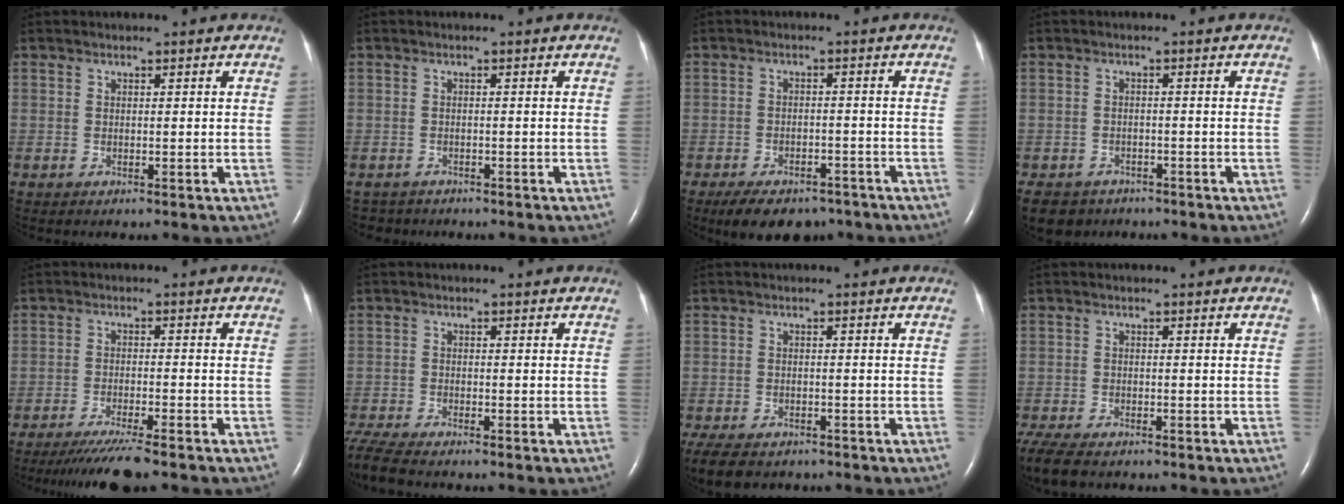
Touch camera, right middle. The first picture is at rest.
{"total": 2.2, "force": [-1.9, 1.1, -0.5], "torque": [0.000, -0.001, -0.030]}
{"total": 10.2, "force": [-7.9, 4.8, 4.4], "torque": [-0.067, 0.001, -0.113]}
{"total": 6.3, "force": [-4.8, 4.0, 0.9], "torque": [-0.022, -0.002, -0.071]}
{"total": 7.8, "force": [-6.5, -0.2, 4.2], "torque": [-0.069, -0.024, -0.107]}
{"total": 6.5, "force": [-5.9, 0.7, 2.7], "torque": [-0.061, -0.019, -0.107]}
{"total": 10.9, "force": [-8.0, 5.5, 4.9], "torque": [-0.113, -0.015, -0.108]}
{"total": 8.1, "force": [-6.4, 2.9, 4.1], "torque": [-0.083, -0.017, -0.104]}